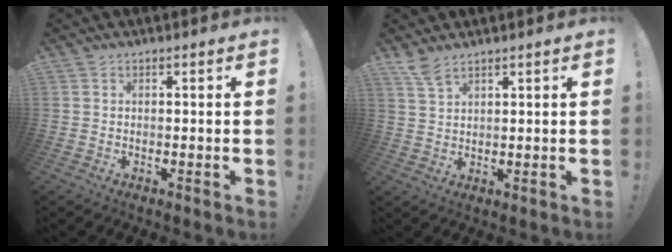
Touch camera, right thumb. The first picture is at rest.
{"total": 4.7, "force": [3.8, 1.1, 2.6], "torque": [-0.057, -0.019, 0.071]}